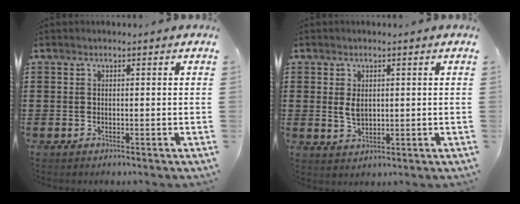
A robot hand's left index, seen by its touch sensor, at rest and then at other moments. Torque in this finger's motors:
{"motor_torque": [0.57, 0.50, 0.33, 0.05]}